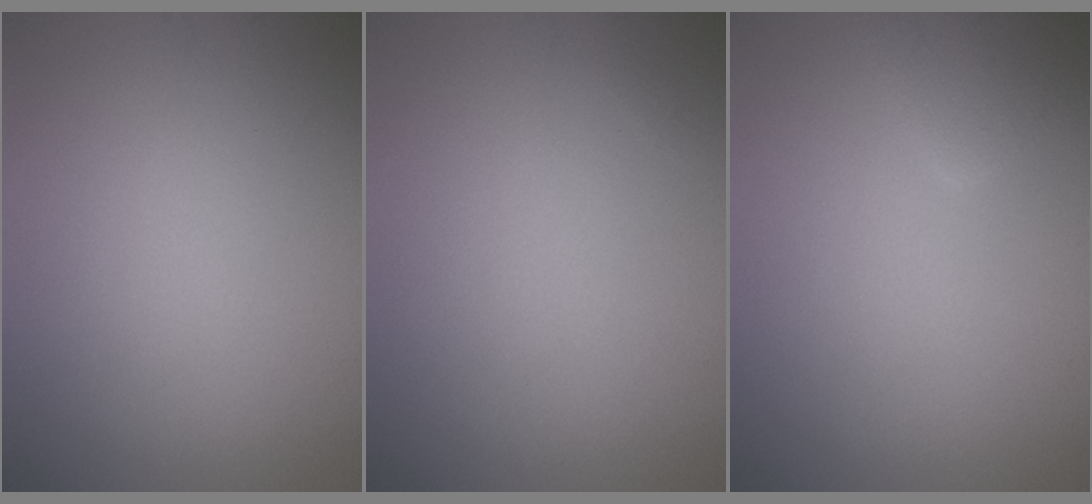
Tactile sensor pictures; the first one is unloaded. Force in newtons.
{"total": 0.0}
{"total": 2.1, "press": 2.1, "slide": 0.2}